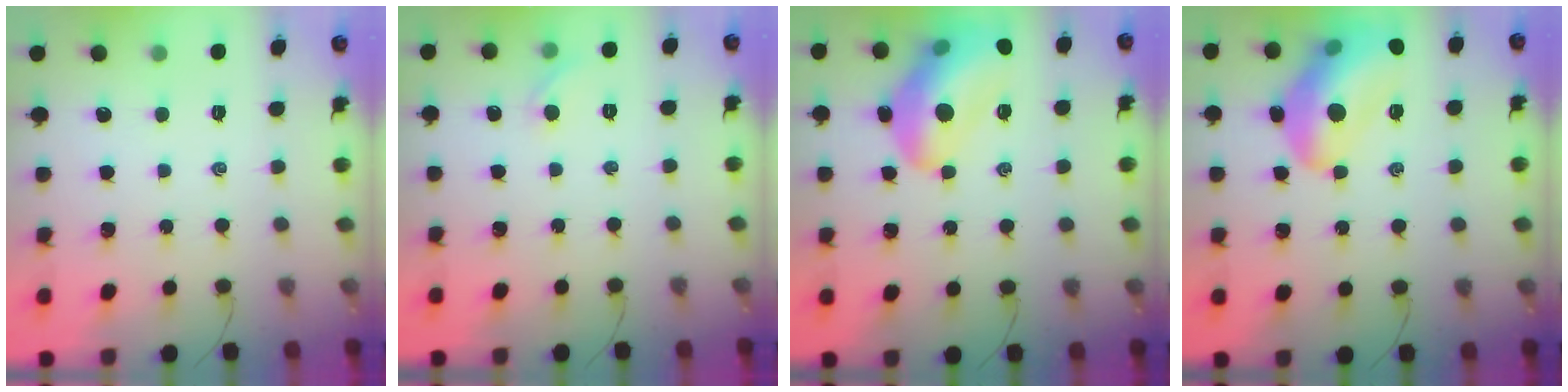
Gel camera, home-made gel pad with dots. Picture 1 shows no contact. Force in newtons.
{"total": 4.4, "press": 4.0, "slide": 1.6}
{"total": 16.8, "press": 16.4, "slide": 3.3}
{"total": 16.8, "press": 16.4, "slide": 3.3}